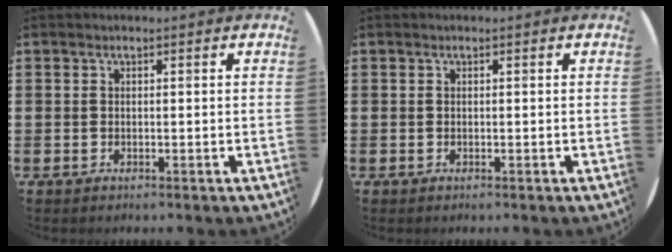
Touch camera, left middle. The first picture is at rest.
{"total": 0.0}